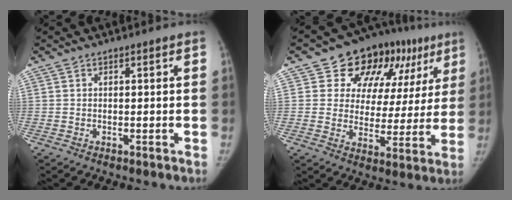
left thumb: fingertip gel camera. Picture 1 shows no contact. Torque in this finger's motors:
{"motor_torque": [-0.05, 0.08, -0.02, 0.01, 0.05]}